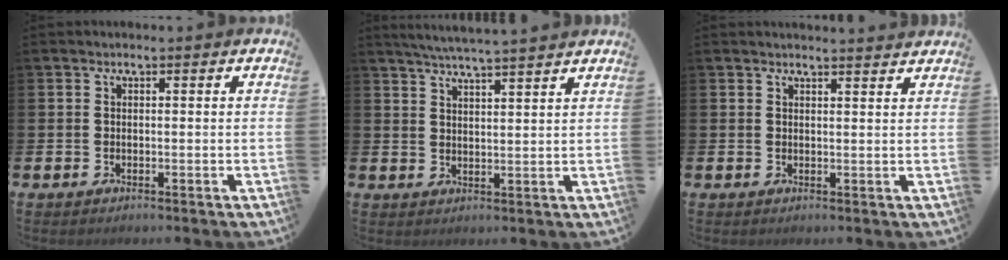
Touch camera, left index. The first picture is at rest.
{"total": 4.7, "force": [4.6, -0.7, 1.0], "torque": [-0.036, -0.018, 0.082]}
{"total": 1.7, "force": [1.7, -0.1, -0.1], "torque": [0.011, -0.014, 0.030]}